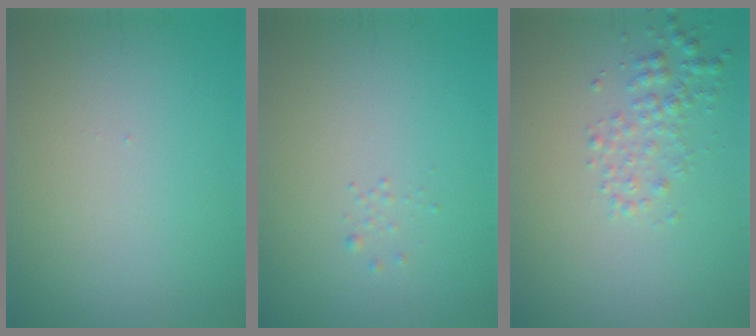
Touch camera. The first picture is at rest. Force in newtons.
{"total": 0.7, "press": 0.7, "slide": 0.1}
{"total": 2.1, "press": 2.1, "slide": 0.1}